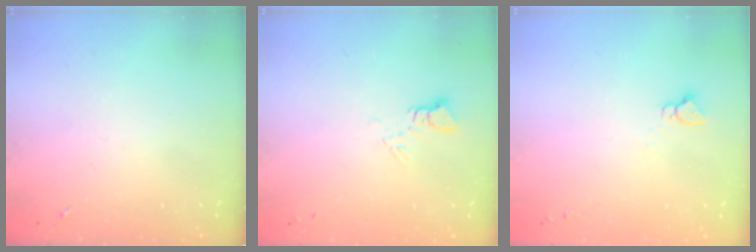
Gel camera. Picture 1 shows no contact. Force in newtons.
{"total": 3.8, "press": 3.8, "slide": 0.3}
{"total": 2.9, "press": 2.9, "slide": 0.2}